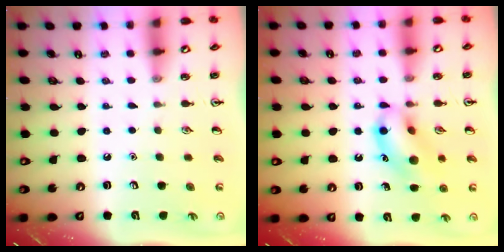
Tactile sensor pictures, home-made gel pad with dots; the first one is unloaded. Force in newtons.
{"total": 13.5, "press": 13.2, "slide": 2.4}